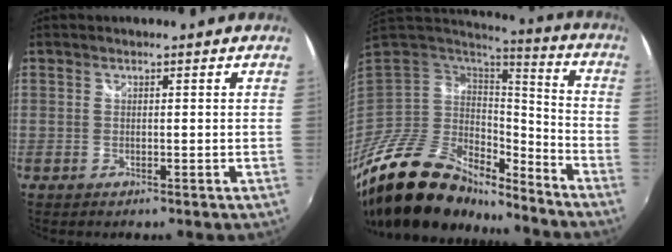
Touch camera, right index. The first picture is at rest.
{"total": 22.3, "force": [-16.9, 9.3, 11.1], "torque": [-0.219, -0.017, -0.289]}